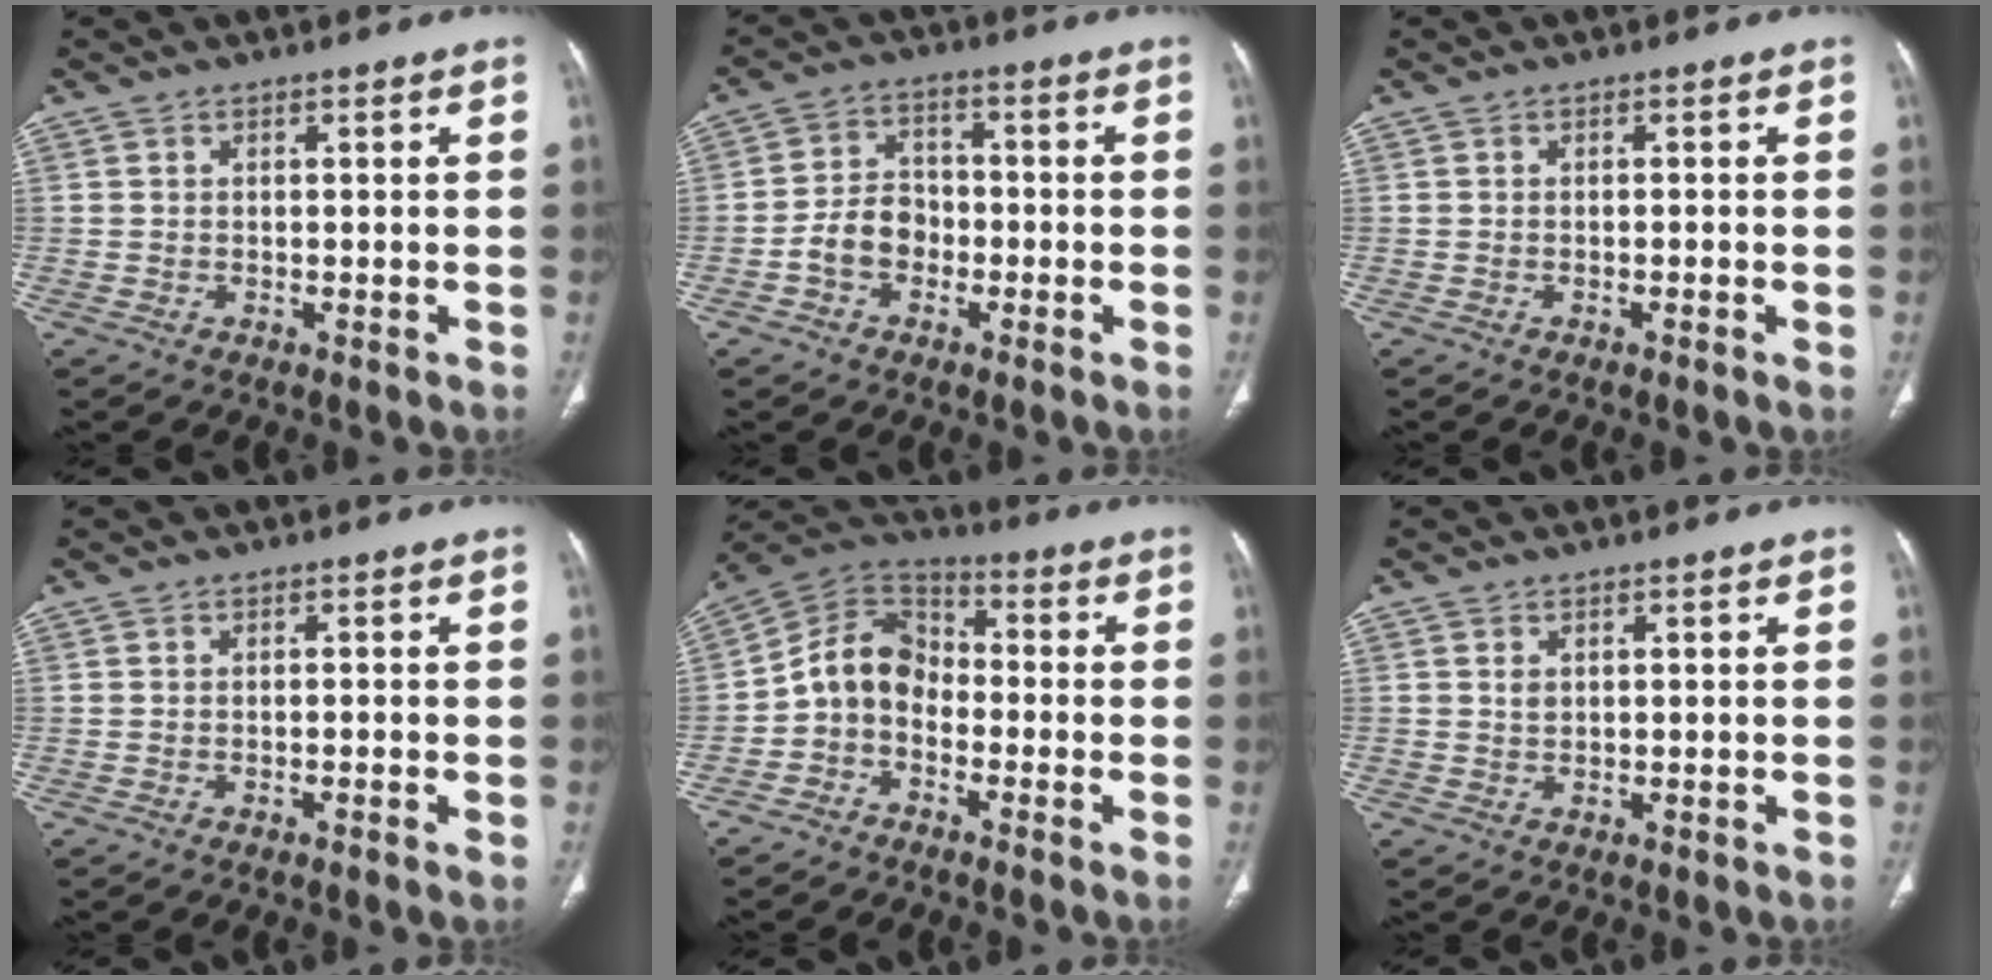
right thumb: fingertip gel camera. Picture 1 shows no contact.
{"total": 6.6, "force": [-2.2, 5.2, 3.3], "torque": [-0.044, 0.030, -0.048]}
{"total": 0.6, "force": [-0.2, 0.2, 0.5], "torque": [-0.010, 0.000, -0.002]}
{"total": 0.8, "force": [-0.2, 0.3, 0.7], "torque": [-0.014, 0.000, -0.004]}
{"total": 9.2, "force": [-2.5, 7.3, 5.0], "torque": [-0.075, 0.054, -0.066]}
{"total": 1.1, "force": [0.4, 0.8, 0.6], "torque": [-0.006, -0.002, 0.010]}